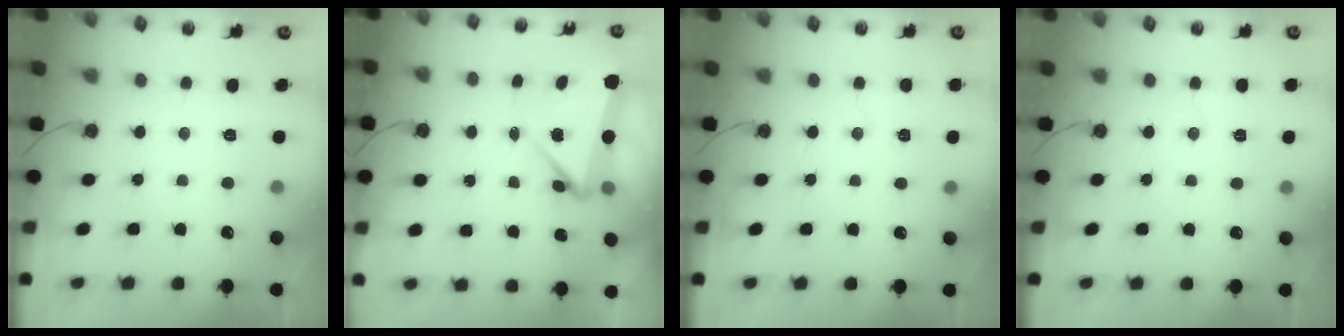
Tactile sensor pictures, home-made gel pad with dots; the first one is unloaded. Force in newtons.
{"total": 7.0, "press": 6.9, "slide": 0.6}
{"total": 3.8, "press": 3.7, "slide": 0.8}
{"total": 3.0, "press": 2.4, "slide": 1.7}